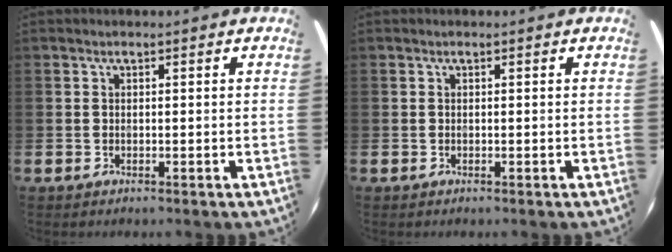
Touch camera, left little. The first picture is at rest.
{"total": 0.0}